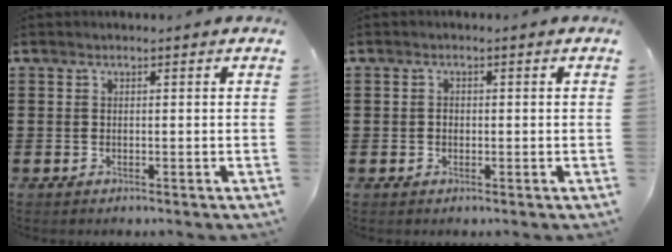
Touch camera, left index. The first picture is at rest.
{"total": 0.9, "force": [0.0, 0.7, 0.6], "torque": [-0.013, 0.004, -0.001]}